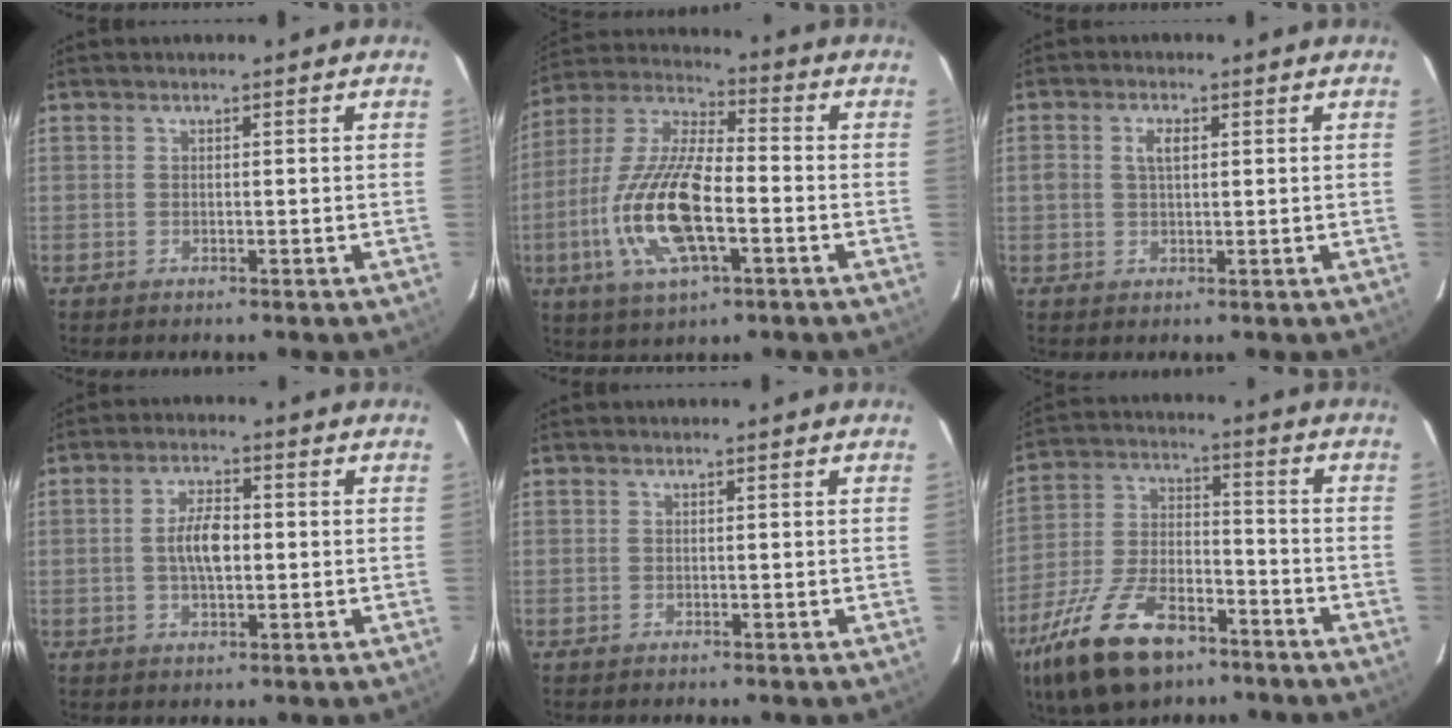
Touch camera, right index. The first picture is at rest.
{"total": 18.1, "force": [-5.0, 6.5, 16.1], "torque": [-0.340, -0.009, -0.097]}
{"total": 3.0, "force": [0.7, 1.7, 2.3], "torque": [-0.042, 0.008, 0.014]}
{"total": 5.9, "force": [-0.1, 2.6, 5.2], "torque": [-0.099, 0.007, 0.000]}
{"total": 0.0}
{"total": 20.1, "force": [-12.6, 9.4, 12.4], "torque": [-0.262, -0.015, -0.218]}